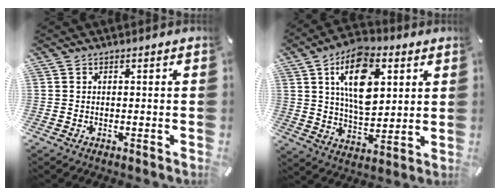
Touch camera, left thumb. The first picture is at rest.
{"total": 16.2, "force": [5.8, 9.6, 11.7], "torque": [-0.198, -0.009, 0.098]}